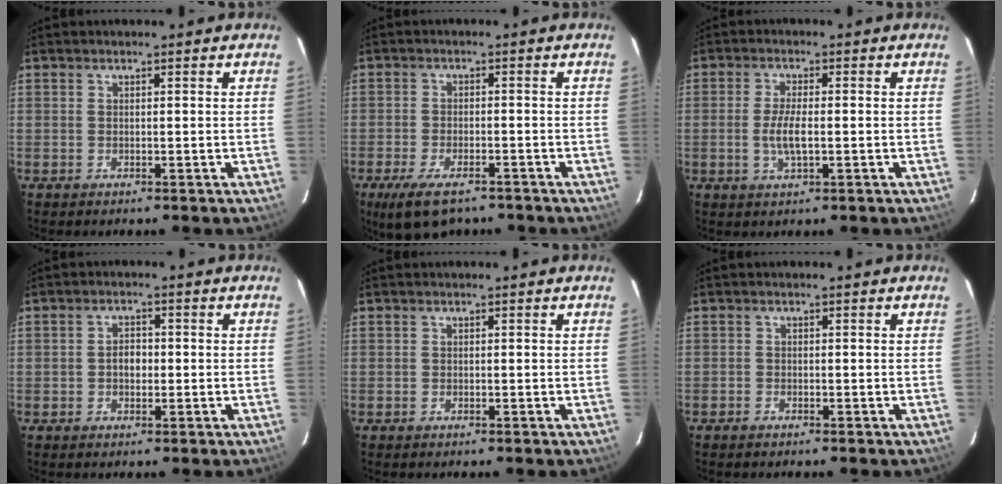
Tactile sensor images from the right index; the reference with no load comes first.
{"total": 9.3, "force": [-6.6, 3.7, 5.4], "torque": [-0.126, -0.021, -0.111]}
{"total": 4.7, "force": [-0.8, 1.2, 4.5], "torque": [-0.090, -0.005, -0.014]}
{"total": 2.6, "force": [-0.4, 1.9, 1.7], "torque": [-0.030, 0.008, -0.009]}
{"total": 0.0}
{"total": 0.9, "force": [-0.8, 0.4, 0.0], "torque": [-0.006, 0.002, -0.017]}